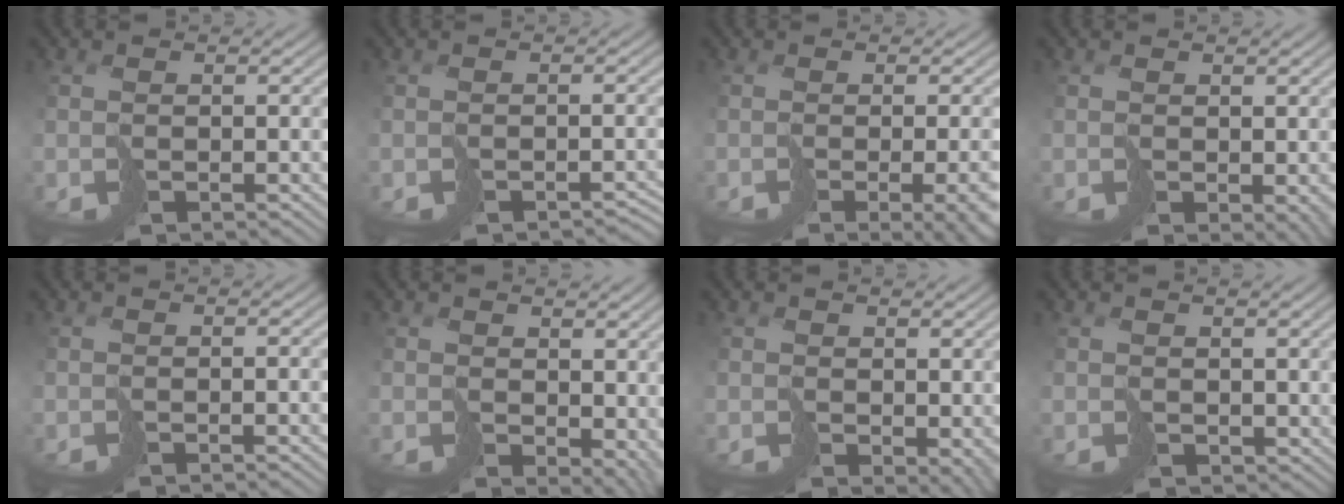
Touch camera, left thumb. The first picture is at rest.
{"total": 1.7, "force": [-1.4, 0.5, 0.8], "torque": [-0.009, -0.002, -0.018]}
{"total": 8.5, "force": [-2.8, 3.1, 7.4], "torque": [-0.072, -0.018, -0.021]}
{"total": 2.2, "force": [-0.1, 1.4, 1.8], "torque": [-0.025, -0.009, 0.000]}
{"total": 1.2, "force": [-0.3, 0.0, 1.1], "torque": [-0.017, 0.001, -0.008]}
{"total": 6.5, "force": [1.0, 4.5, 4.6], "torque": [-0.081, -0.024, 0.035]}
{"total": 3.4, "force": [0.1, 2.2, 2.5], "torque": [-0.039, -0.013, 0.007]}
{"total": 1.6, "force": [1.0, 1.1, 0.4], "torque": [-0.015, -0.002, 0.020]}